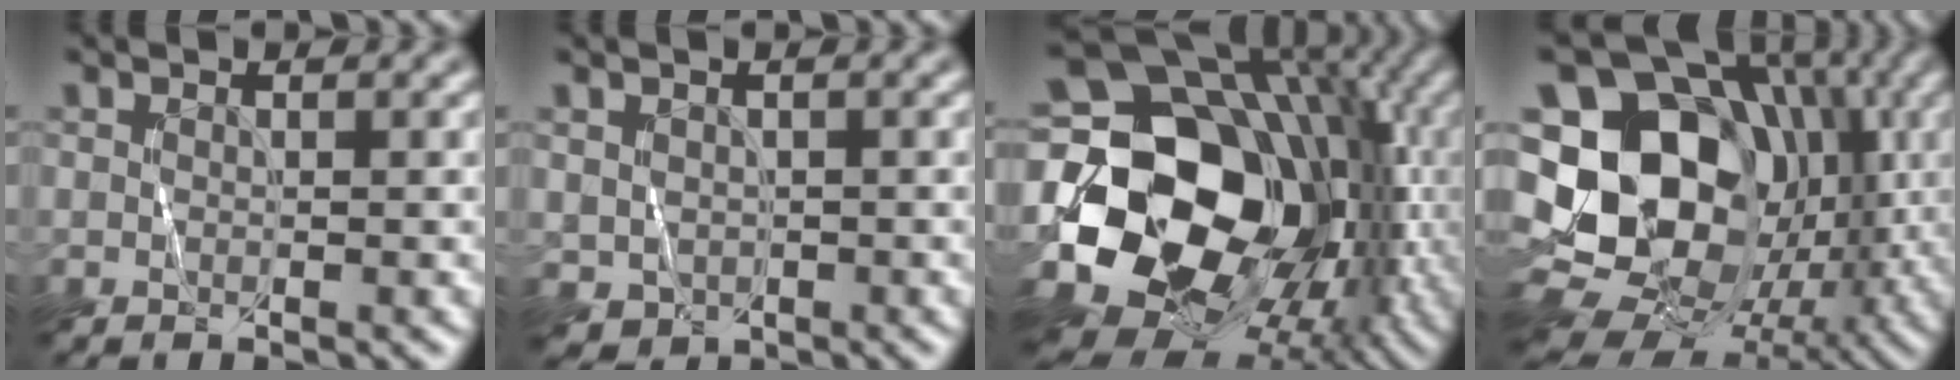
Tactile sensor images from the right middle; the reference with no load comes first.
{"total": 1.6, "force": [0.0, 1.5, 0.6], "torque": [-0.014, -0.008, 0.004]}
{"total": 21.0, "force": [-3.1, 16.2, 13.1], "torque": [-0.225, -0.016, -0.059]}
{"total": 20.6, "force": [-0.8, 17.6, 10.8], "torque": [-0.201, 0.019, -0.029]}